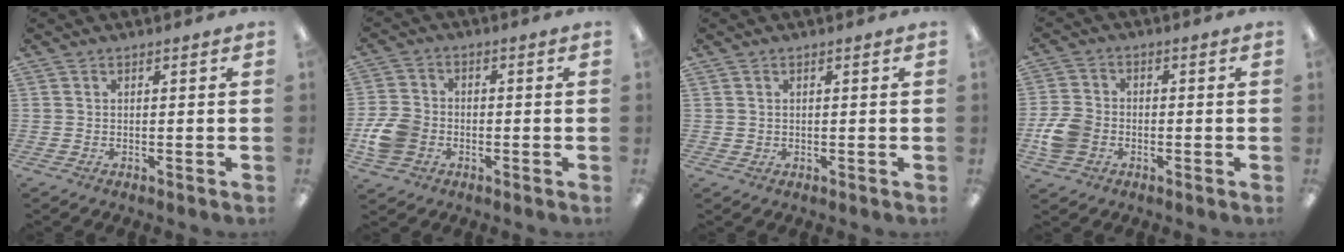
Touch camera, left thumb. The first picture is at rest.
{"total": 8.6, "force": [-2.4, 6.9, 4.7], "torque": [-0.092, 0.019, -0.042]}
{"total": 0.9, "force": [0.4, 0.8, 0.1], "torque": [-0.003, 0.006, 0.006]}
{"total": 7.9, "force": [-2.1, 6.3, 4.3], "torque": [-0.081, 0.018, -0.037]}